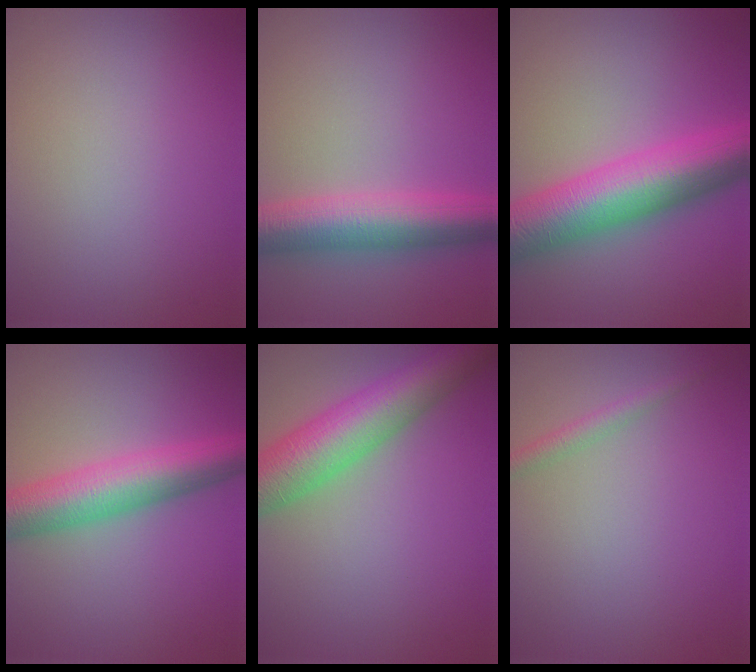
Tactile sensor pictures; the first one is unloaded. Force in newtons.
{"total": 7.2, "press": 7.2, "slide": 0.0}
{"total": 10.5, "press": 10.5, "slide": 0.1}
{"total": 7.0, "press": 7.0, "slide": 0.1}
{"total": 8.5, "press": 8.4, "slide": 0.2}
{"total": 1.4, "press": 1.4, "slide": 0.0}